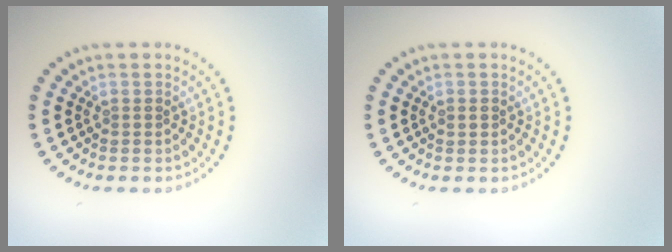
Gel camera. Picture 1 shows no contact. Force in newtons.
{"total": 0.9, "press": 0.9, "slide": 0.1}